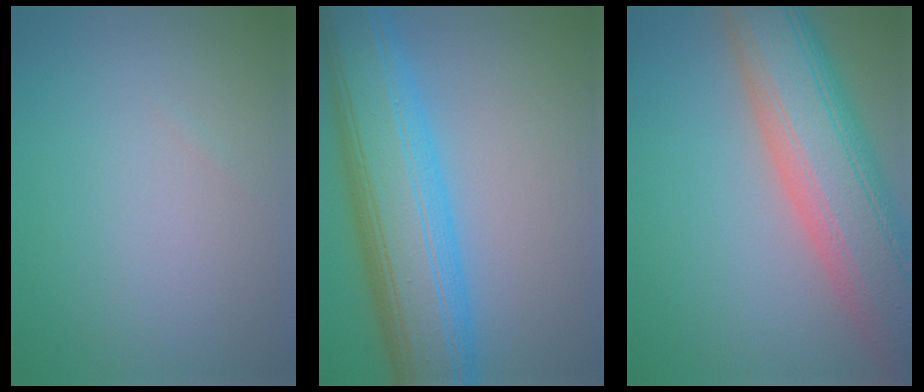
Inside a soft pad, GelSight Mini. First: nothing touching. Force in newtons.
{"total": 12.0, "press": 12.0, "slide": 0.3}
{"total": 12.1, "press": 12.1, "slide": 0.7}